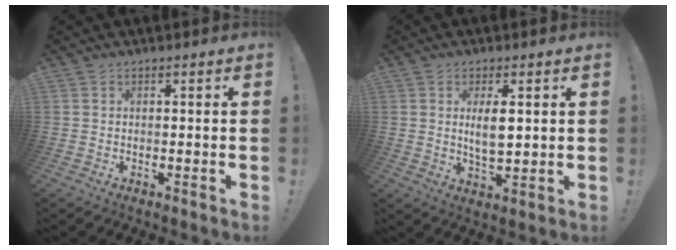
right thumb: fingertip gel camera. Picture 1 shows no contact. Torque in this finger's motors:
{"motor_torque": [0.11, 0.34, 0.56, -0.02, 0.03]}